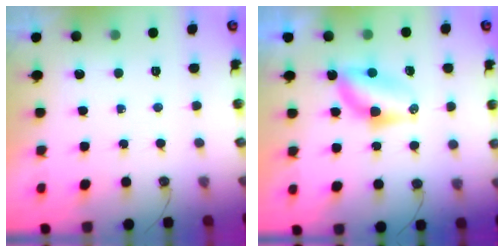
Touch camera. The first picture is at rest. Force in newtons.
{"total": 6.4, "press": 6.4, "slide": 0.3}